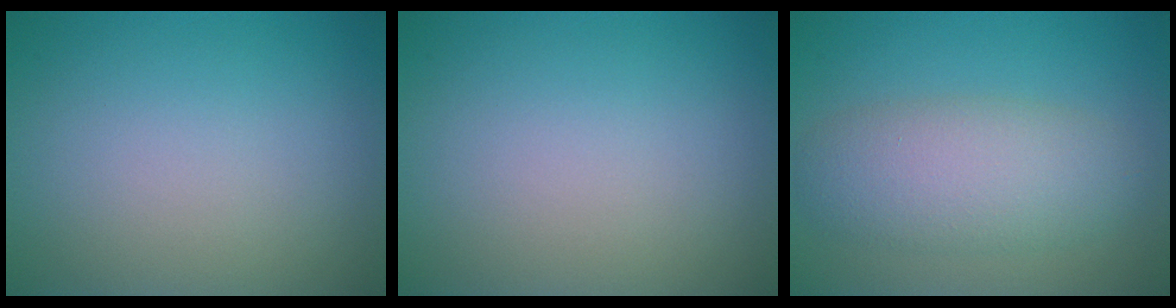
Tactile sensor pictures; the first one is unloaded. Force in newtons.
{"total": 0.0}
{"total": 5.3, "press": 5.3, "slide": 0.4}